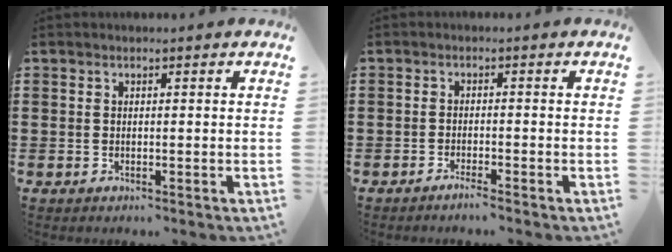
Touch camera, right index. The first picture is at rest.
{"total": 1.6, "force": [-1.4, -0.1, 0.7], "torque": [-0.012, -0.002, -0.025]}